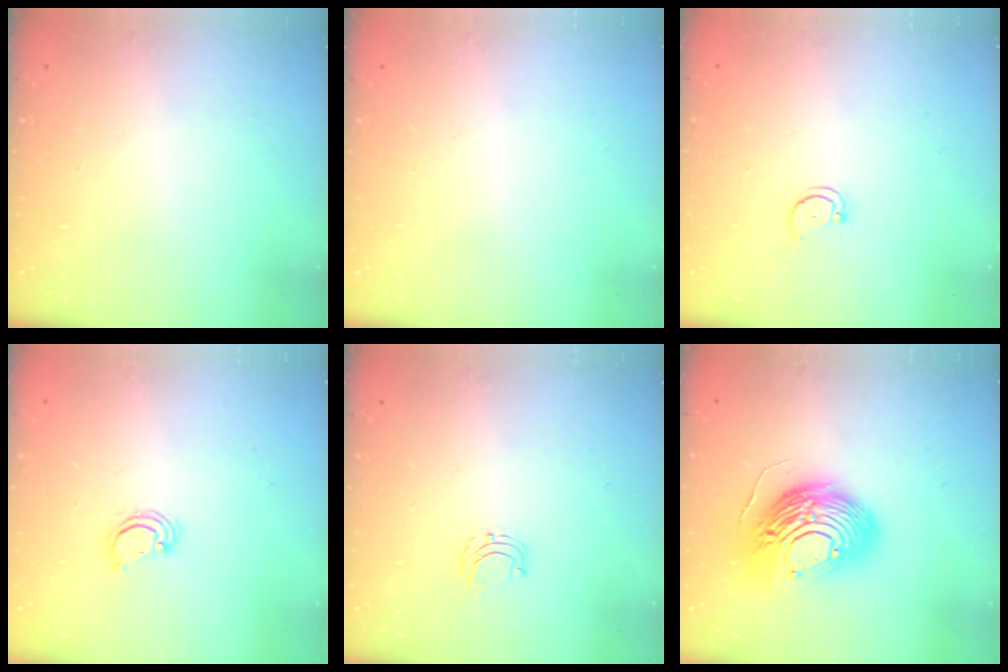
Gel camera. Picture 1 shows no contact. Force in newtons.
{"total": 0.0}
{"total": 2.3, "press": 2.3, "slide": 0.2}
{"total": 2.7, "press": 2.7, "slide": 0.1}
{"total": 4.3, "press": 4.3, "slide": 0.3}
{"total": 18.8, "press": 18.6, "slide": 2.8}